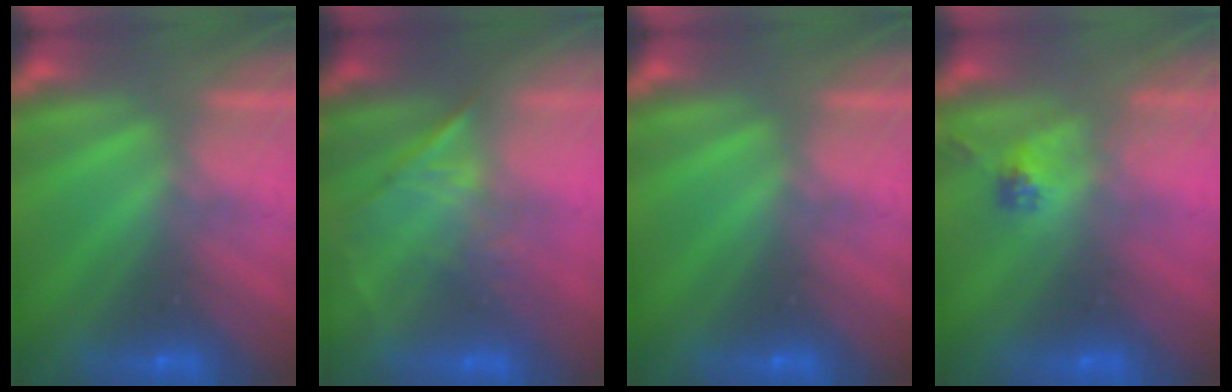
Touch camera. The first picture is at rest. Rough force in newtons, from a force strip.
{"total": 1.2}
{"total": 0.0}
{"total": 2.3}